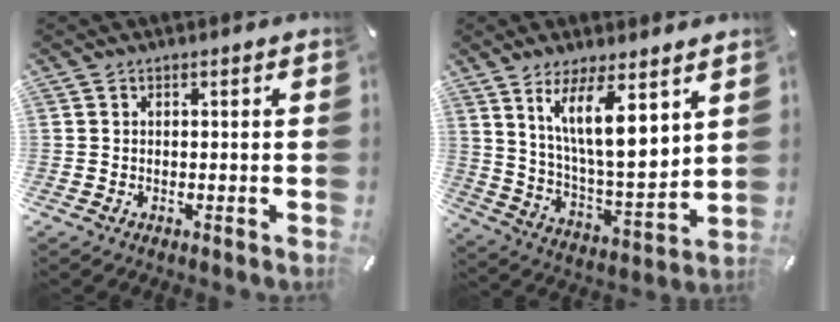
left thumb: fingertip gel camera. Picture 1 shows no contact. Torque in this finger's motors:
{"motor_torque": [1.88, 1.88, 1.39, -1.39, 0.40]}